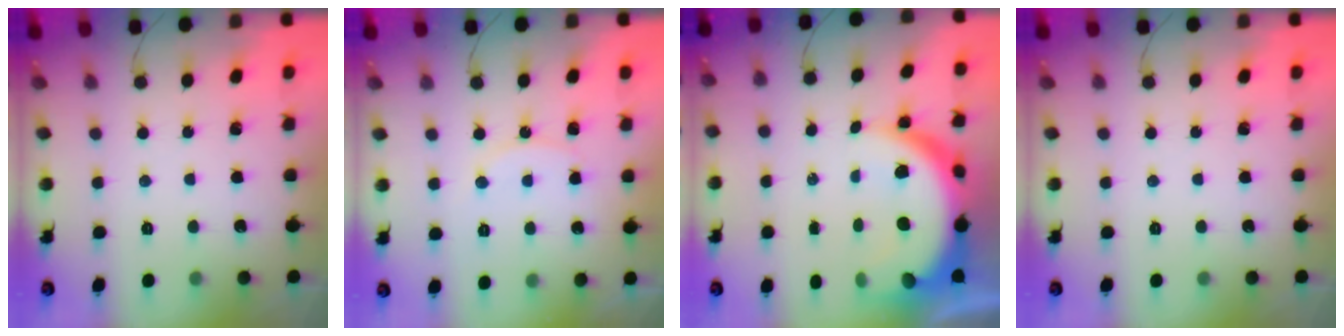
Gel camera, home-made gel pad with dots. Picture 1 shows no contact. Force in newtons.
{"total": 7.9, "press": 7.9, "slide": 0.4}
{"total": 13.8, "press": 13.7, "slide": 1.3}
{"total": 0.0}